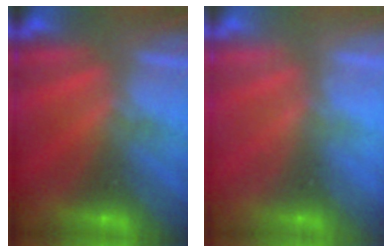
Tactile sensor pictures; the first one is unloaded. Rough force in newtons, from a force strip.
{"total": 2.1}